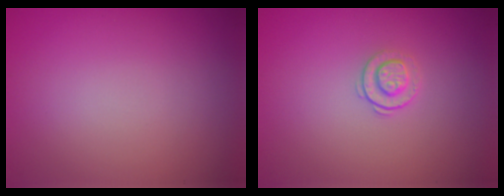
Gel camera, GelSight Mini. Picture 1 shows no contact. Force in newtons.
{"total": 1.2, "press": 0.9, "slide": 0.8}